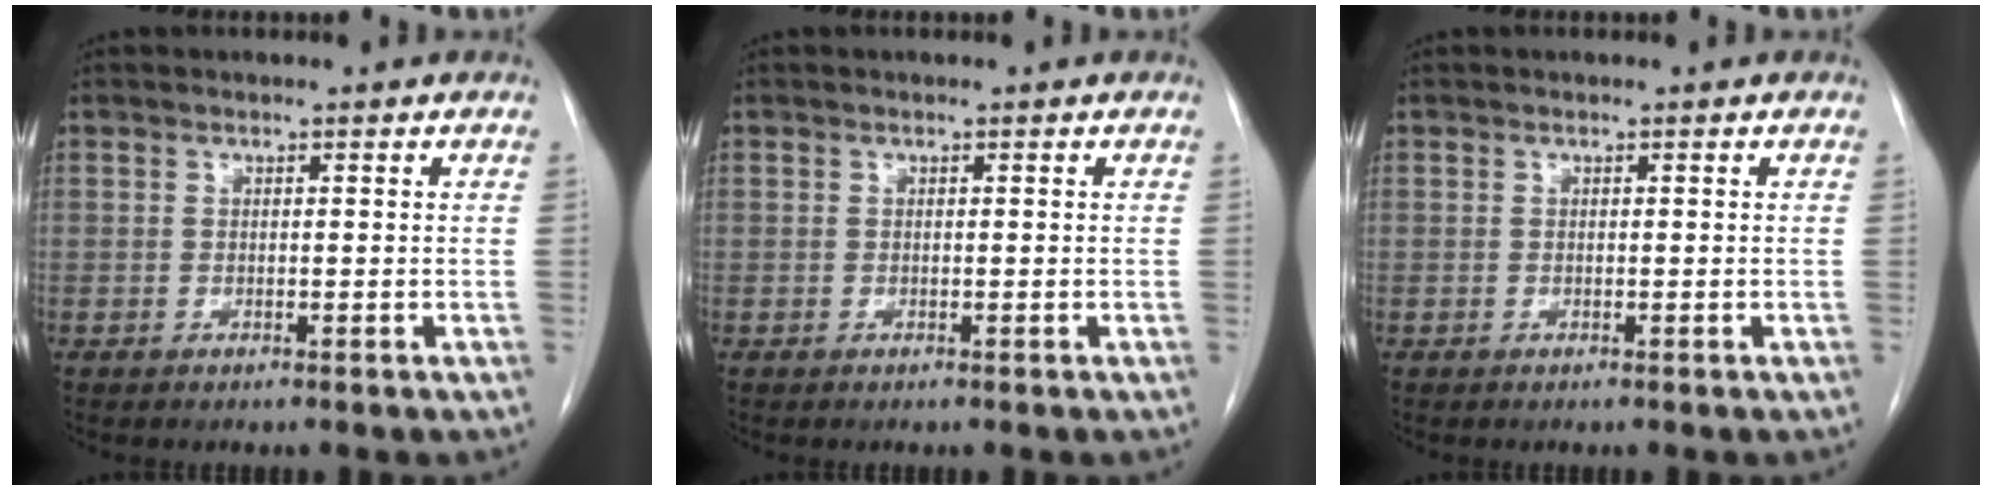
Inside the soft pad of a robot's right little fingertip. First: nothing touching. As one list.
[{"total": 0.0}, {"total": 0.0}]